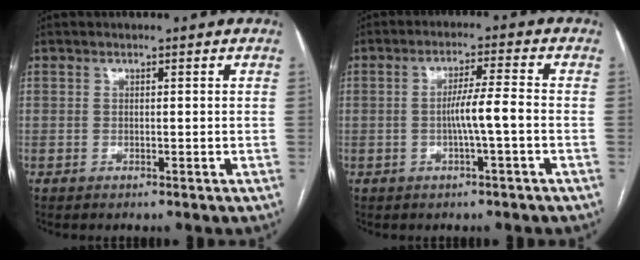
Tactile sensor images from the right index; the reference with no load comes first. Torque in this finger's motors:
{"motor_torque": [0.97, -0.18, 0.47, 0.09]}